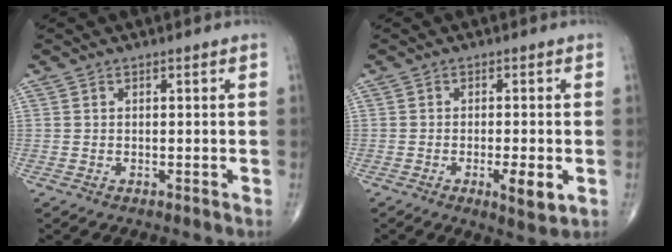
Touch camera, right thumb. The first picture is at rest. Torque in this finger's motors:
{"motor_torque": [0.58, 0.45, 0.06, -0.14, 0.15]}